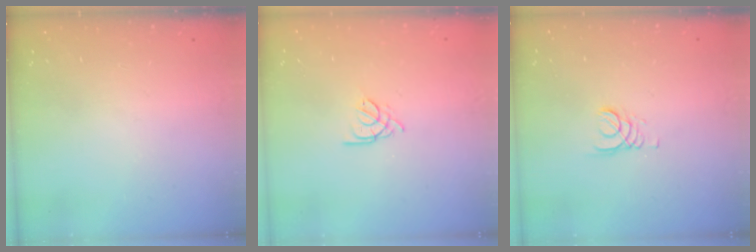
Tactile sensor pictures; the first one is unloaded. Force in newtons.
{"total": 2.2, "press": 2.2, "slide": 0.5}
{"total": 2.4, "press": 2.4, "slide": 0.2}